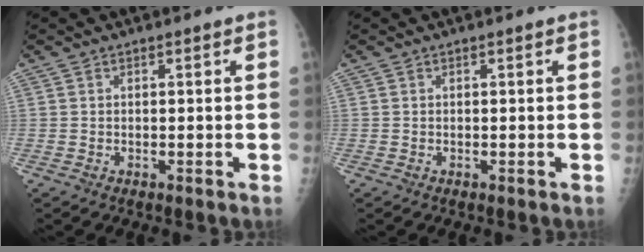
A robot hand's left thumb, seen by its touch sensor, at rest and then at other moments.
{"total": 0.0}